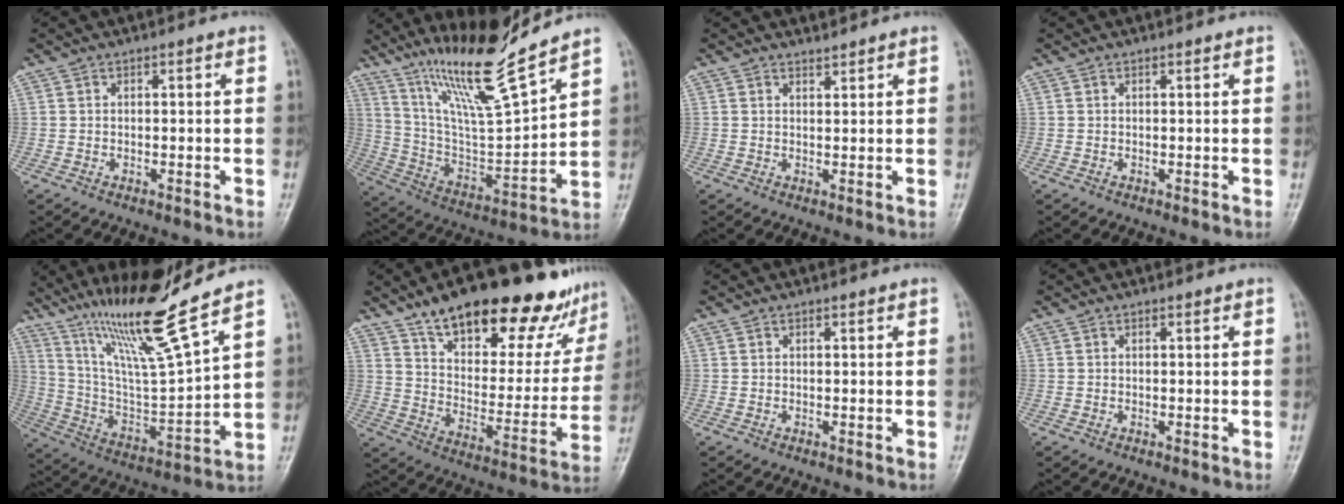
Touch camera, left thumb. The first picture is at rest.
{"total": 19.4, "force": [14.7, 1.6, 12.6], "torque": [-0.202, -0.077, 0.275]}
{"total": 1.3, "force": [1.3, 0.2, 0.0], "torque": [0.006, -0.014, 0.021]}
{"total": 0.0}
{"total": 19.3, "force": [14.2, 0.6, 13.1], "torque": [-0.216, -0.071, 0.264]}
{"total": 28.2, "force": [20.4, 10.7, 16.4], "torque": [-0.196, -0.071, 0.296]}
{"total": 0.0}
{"total": 0.0}